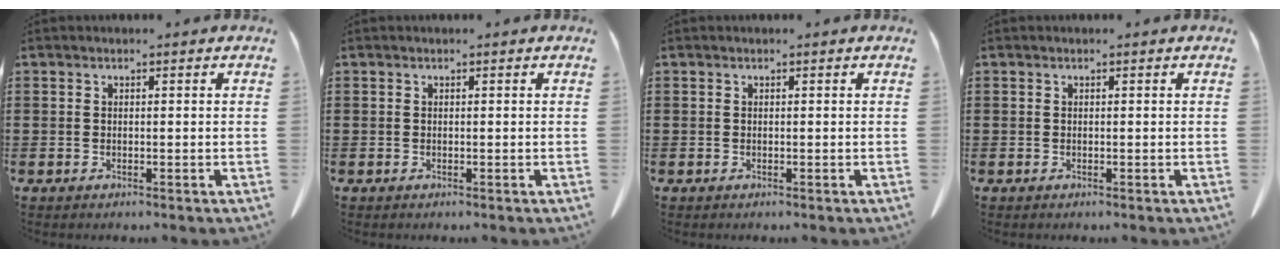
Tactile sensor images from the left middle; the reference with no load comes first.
{"total": 0.0}
{"total": 0.0}
{"total": 0.0}